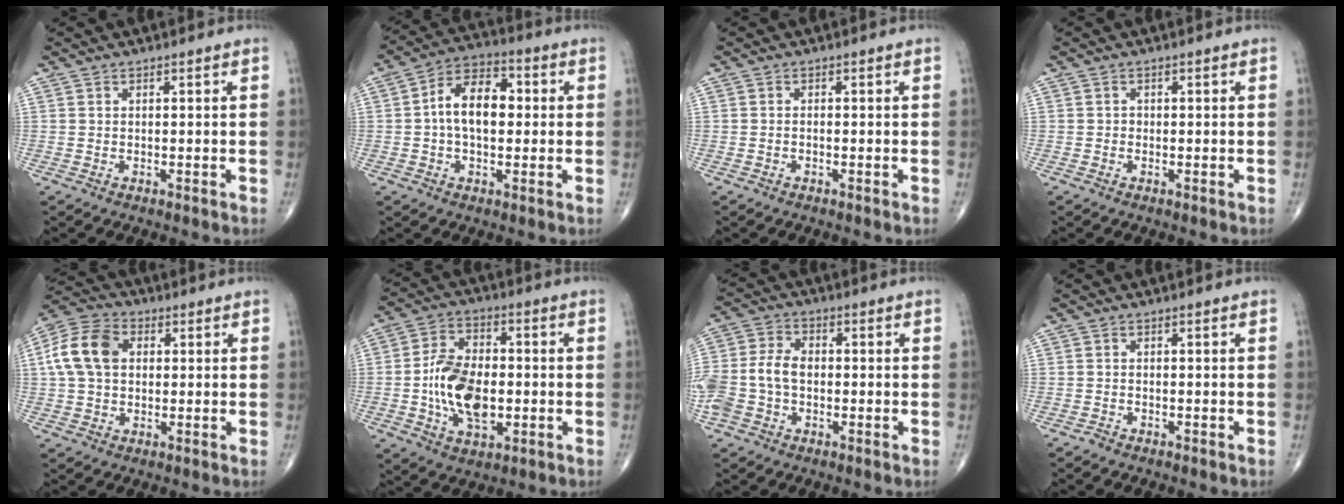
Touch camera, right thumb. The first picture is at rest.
{"total": 10.7, "force": [0.5, 6.5, 8.5], "torque": [-0.138, 0.027, -0.002]}
{"total": 0.5, "force": [-0.3, 0.2, 0.3], "torque": [-0.007, 0.003, -0.006]}
{"total": 0.6, "force": [-0.2, 0.5, 0.2], "torque": [0.002, 0.003, -0.006]}
{"total": 11.1, "force": [1.7, 7.9, 7.6], "torque": [-0.145, 0.023, 0.023]}
{"total": 14.0, "force": [-1.8, 8.3, 11.1], "torque": [-0.187, 0.013, -0.032]}
{"total": 10.1, "force": [-1.6, 7.1, 7.0], "torque": [-0.155, 0.029, -0.036]}
{"total": 0.7, "force": [-0.6, 0.3, 0.1], "torque": [-0.005, -0.001, -0.016]}